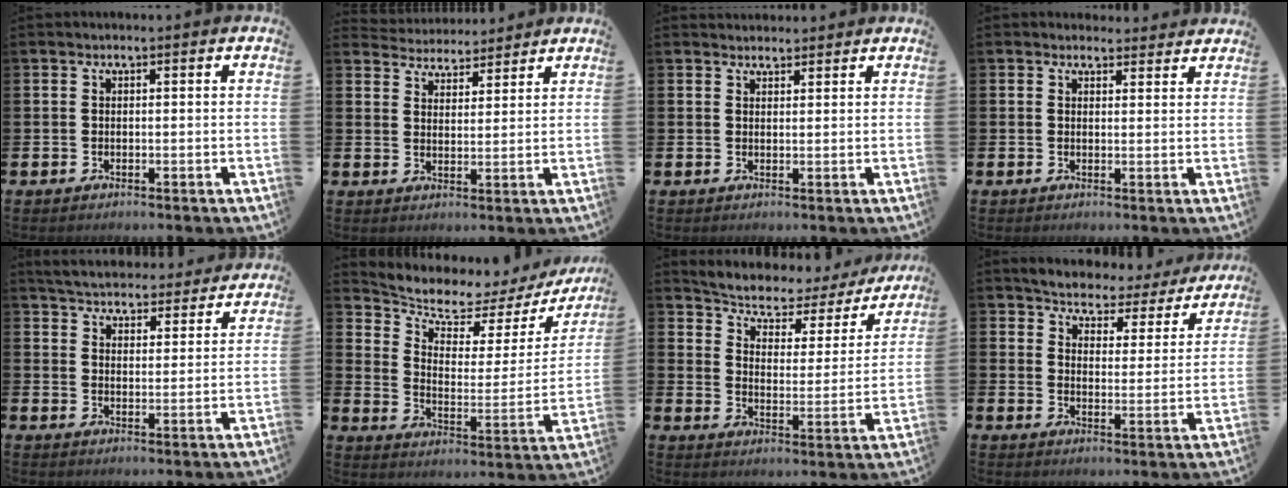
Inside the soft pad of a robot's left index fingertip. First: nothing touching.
{"total": 4.5, "force": [4.3, 1.0, -0.5], "torque": [-0.012, -0.025, 0.079]}
{"total": 2.1, "force": [2.0, 0.7, -0.1], "torque": [0.007, -0.007, 0.036]}
{"total": 2.3, "force": [2.2, 0.8, -0.1], "torque": [0.009, -0.009, 0.038]}
{"total": 5.3, "force": [5.2, 0.9, 0.2], "torque": [-0.025, -0.040, 0.090]}
{"total": 6.3, "force": [5.5, 2.4, 1.8], "torque": [-0.072, -0.040, 0.090]}
{"total": 5.3, "force": [4.5, 2.3, 1.4], "torque": [-0.058, -0.032, 0.071]}
{"total": 4.6, "force": [4.4, 1.1, 0.3], "torque": [-0.028, -0.040, 0.070]}